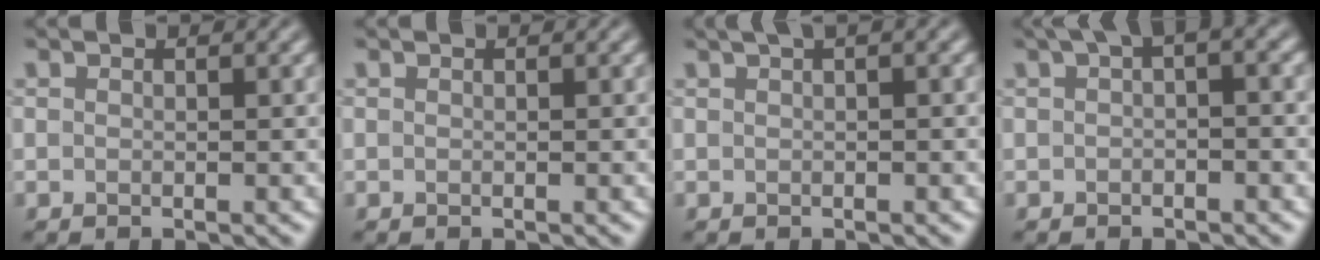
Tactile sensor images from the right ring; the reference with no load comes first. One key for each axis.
{"total": 0.0}
{"total": 1.7, "fx": 0.9, "fy": 0.5, "fz": 1.4, "tx": -0.022, "ty": 0.008, "tz": 0.010}
{"total": 2.6, "fx": 0.7, "fy": 1.1, "fz": 2.2, "tx": -0.032, "ty": 0.013, "tz": 0.002}